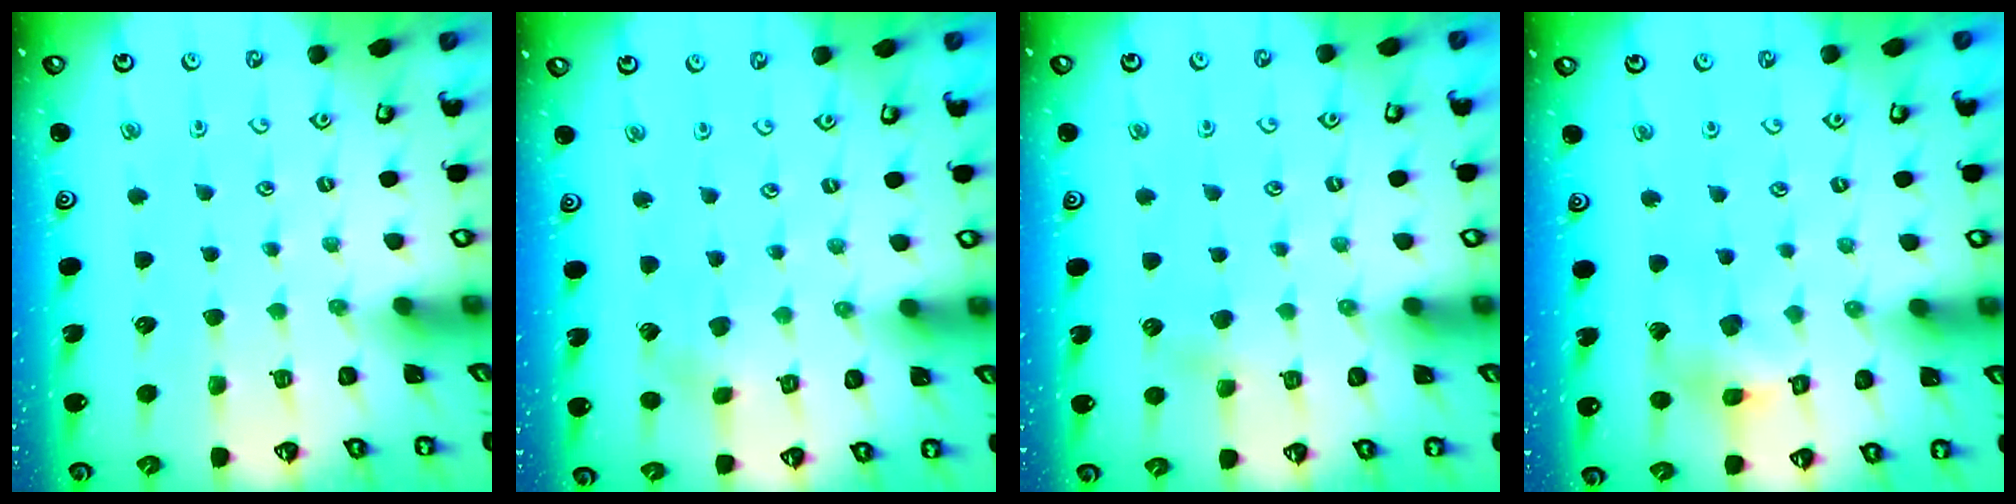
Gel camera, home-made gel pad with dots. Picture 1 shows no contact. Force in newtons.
{"total": 2.8, "press": 2.8, "slide": 0.2}
{"total": 2.6, "press": 2.6, "slide": 0.5}
{"total": 11.7, "press": 11.6, "slide": 1.5}